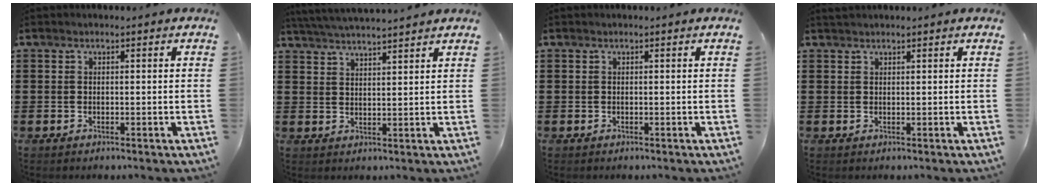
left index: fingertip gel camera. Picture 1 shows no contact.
{"total": 3.7, "force": [3.6, -0.6, 0.5], "torque": [-0.022, -0.016, 0.064]}
{"total": 0.0}
{"total": 0.8, "force": [0.8, 0.1, 0.1], "torque": [-0.004, -0.001, 0.016]}